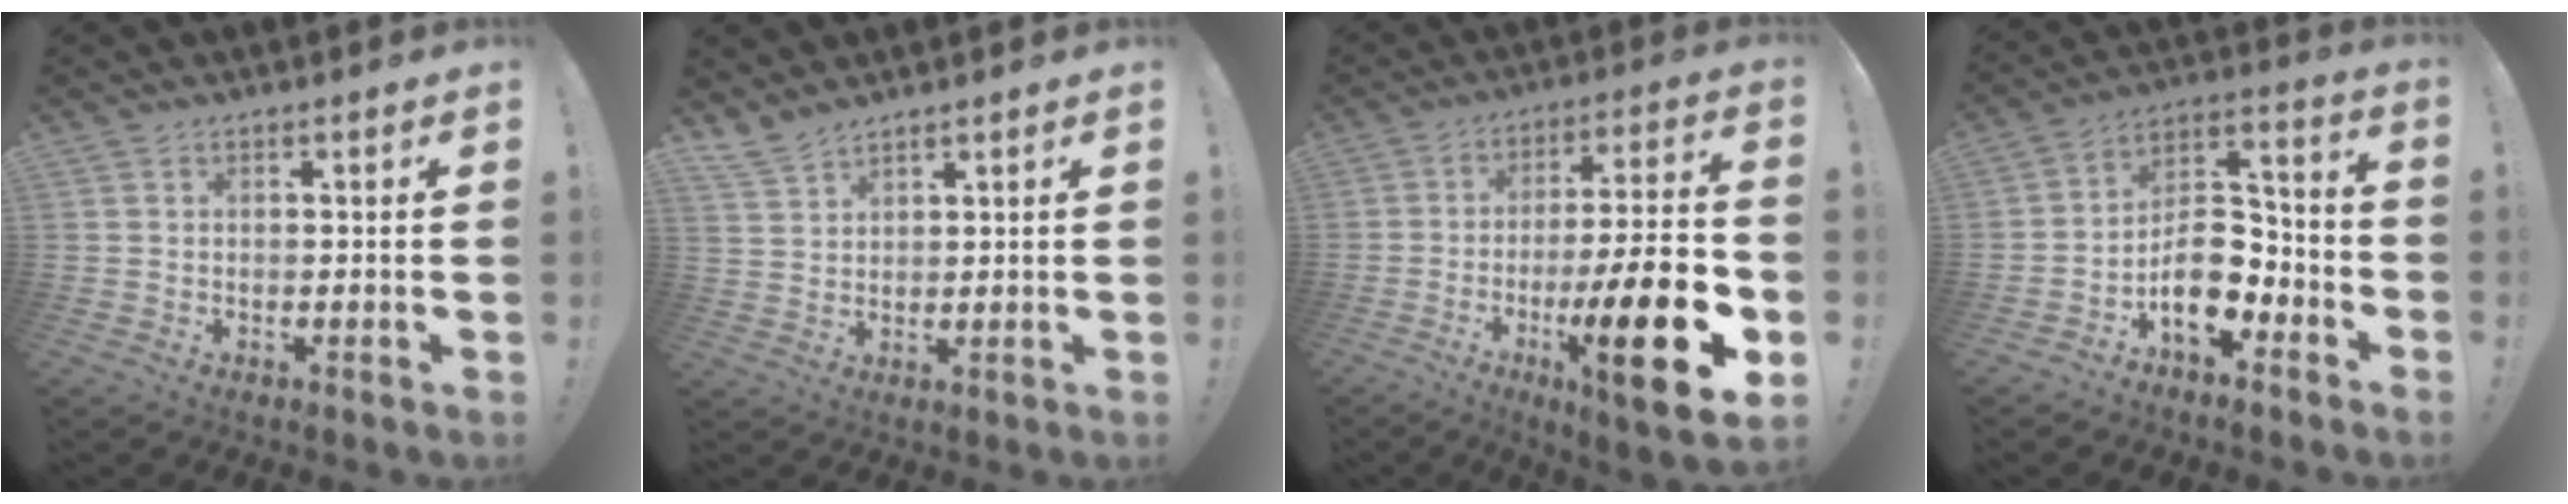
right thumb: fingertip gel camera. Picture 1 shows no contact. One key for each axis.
{"total": 5.3, "fx": 4.7, "fy": 1.7, "fz": 1.8, "tx": -0.041, "ty": -0.024, "tz": 0.091}
{"total": 22.3, "fx": -7.4, "fy": 4.4, "fz": 20.5, "tx": -0.308, "ty": 0.026, "tz": -0.111}
{"total": 13.0, "fx": -6.3, "fy": 8.4, "fz": 7.8, "tx": -0.120, "ty": 0.038, "tz": -0.102}